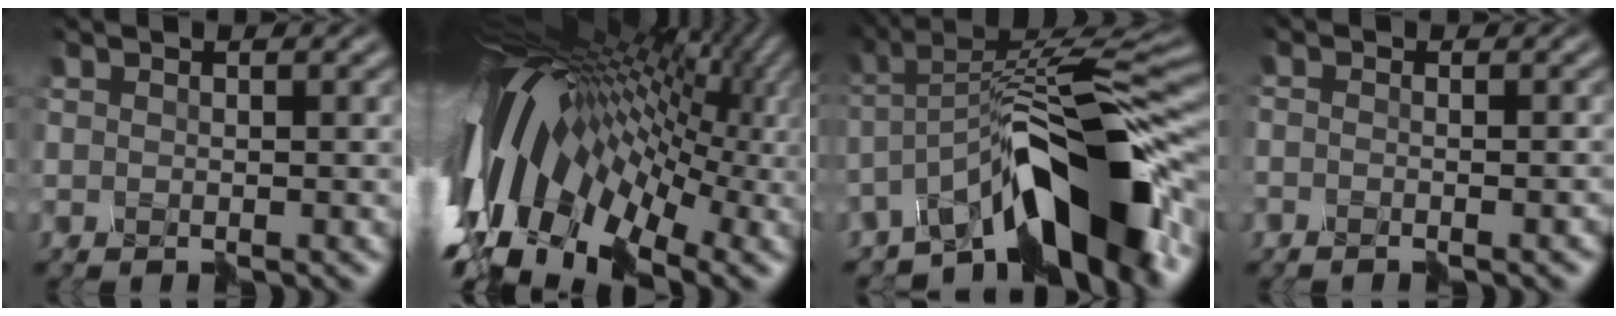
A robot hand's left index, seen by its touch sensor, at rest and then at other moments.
{"total": 15.2, "force": [-1.5, 7.9, 12.9], "torque": [-0.220, 0.006, -0.024]}
{"total": 11.0, "force": [-7.2, 2.2, 8.0], "torque": [-0.108, 0.030, -0.131]}
{"total": 2.5, "force": [-2.4, -0.3, -0.1], "torque": [0.012, 0.002, -0.032]}